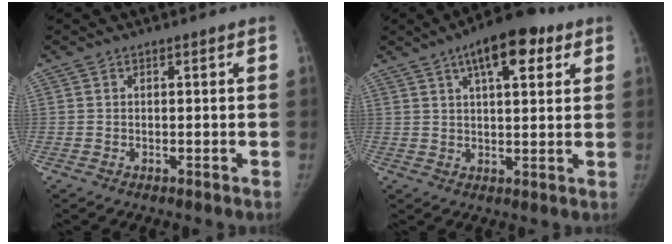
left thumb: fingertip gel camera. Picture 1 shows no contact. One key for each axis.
{"total": 11.8, "fx": 5.8, "fy": 4.7, "fz": 9.1, "tx": -0.115, "ty": -0.002, "tz": 0.082}